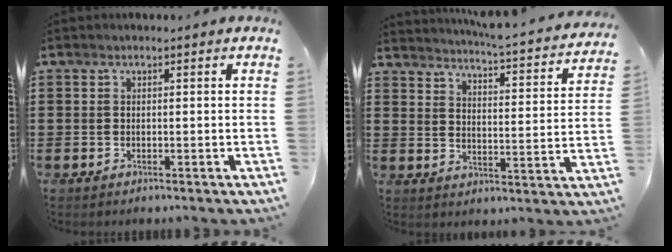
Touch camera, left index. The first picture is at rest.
{"total": 3.8, "force": [3.6, -0.6, 1.0], "torque": [-0.032, -0.040, 0.052]}